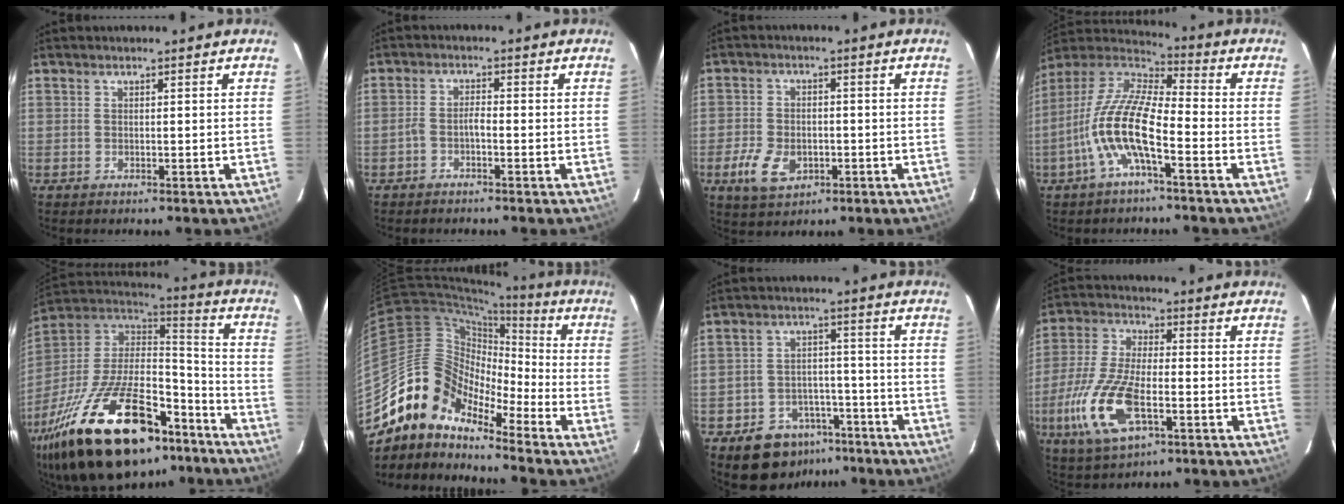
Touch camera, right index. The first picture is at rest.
{"total": 2.1, "force": [-1.4, 0.5, 1.5], "torque": [-0.039, 0.008, -0.030]}
{"total": 8.5, "force": [-3.4, 5.5, 5.5], "torque": [-0.132, -0.004, -0.055]}
{"total": 14.0, "force": [-5.4, 3.8, 12.4], "torque": [-0.251, -0.002, -0.111]}
{"total": 35.5, "force": [-22.4, 15.6, 22.6], "torque": [-0.435, -0.020, -0.342]}
{"total": 13.6, "force": [-10.8, 6.3, 5.3], "torque": [-0.083, 0.023, -0.226]}
{"total": 10.6, "force": [-6.9, 7.4, 3.3], "torque": [-0.078, 0.031, -0.084]}
{"total": 16.0, "force": [-5.6, 6.8, 13.4], "torque": [-0.299, -0.015, -0.105]}